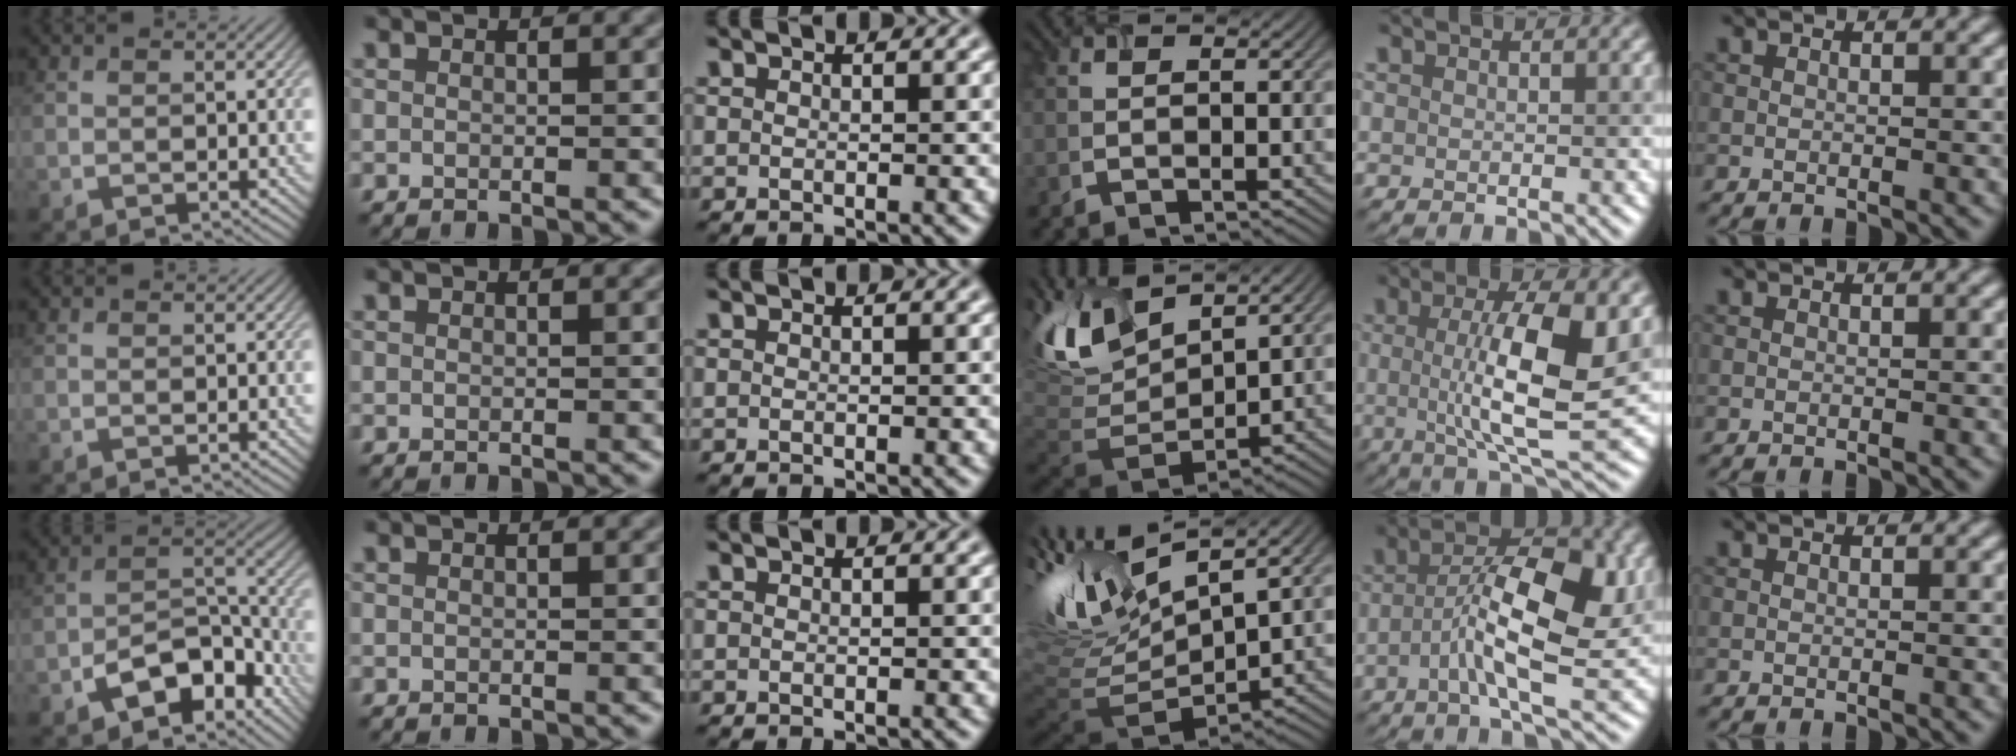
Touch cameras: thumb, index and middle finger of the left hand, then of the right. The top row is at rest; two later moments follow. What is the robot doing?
{"motion": "open", "object": "airpods case & airpods"}